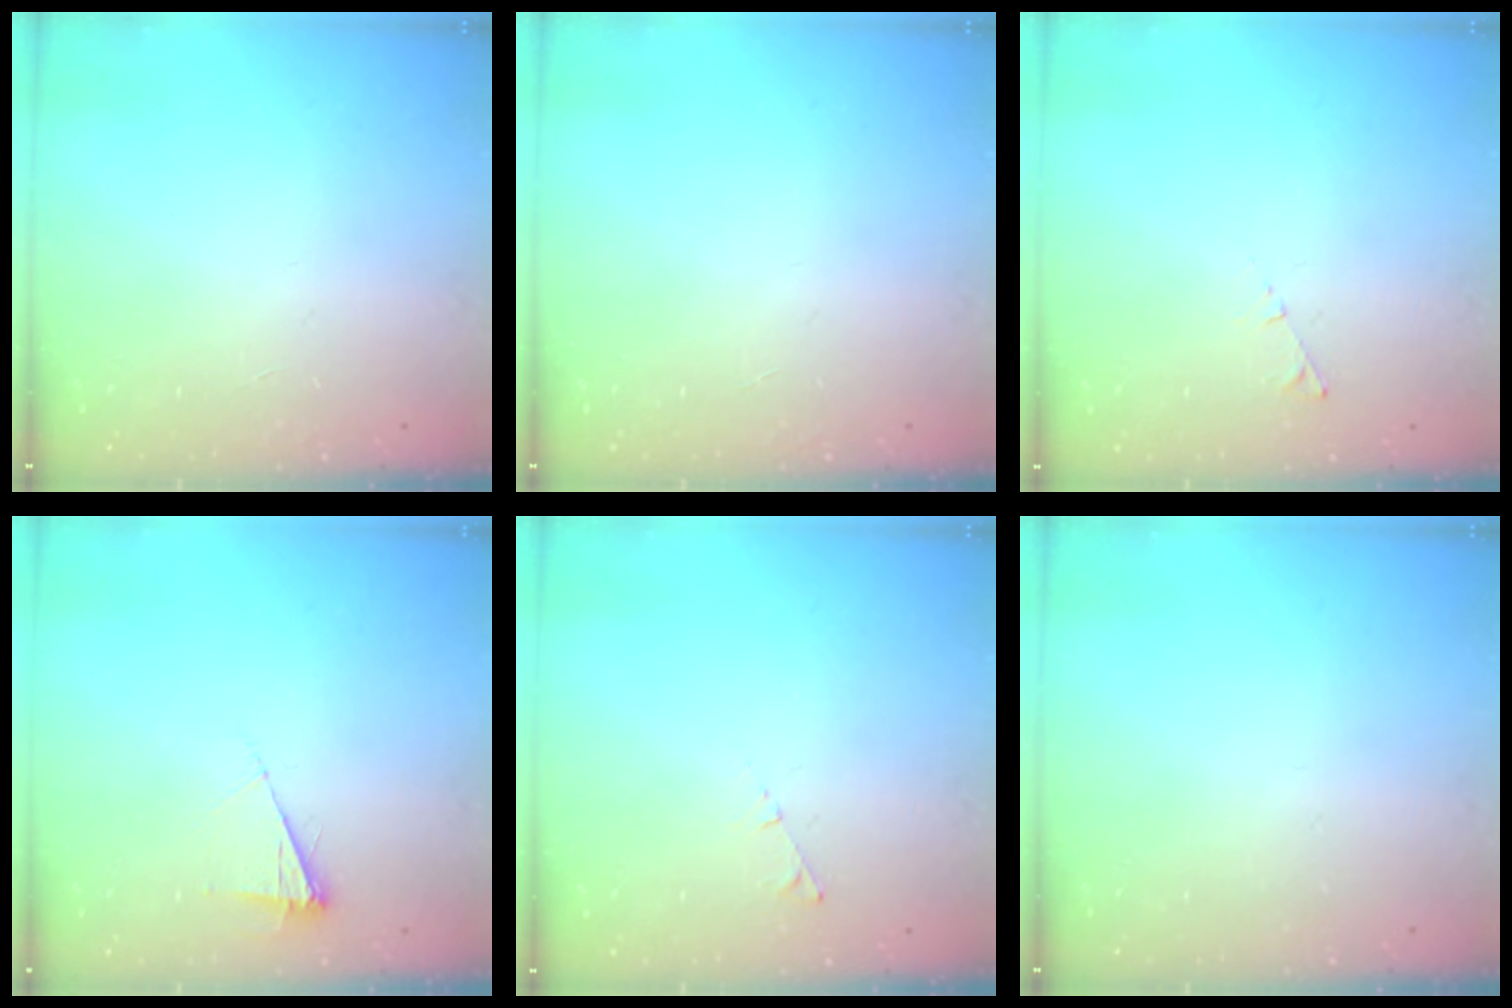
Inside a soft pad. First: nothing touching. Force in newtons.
{"total": 0.0}
{"total": 2.9, "press": 2.9, "slide": 0.4}
{"total": 5.4, "press": 5.4, "slide": 0.7}
{"total": 2.9, "press": 2.9, "slide": 0.4}
{"total": 0.0}